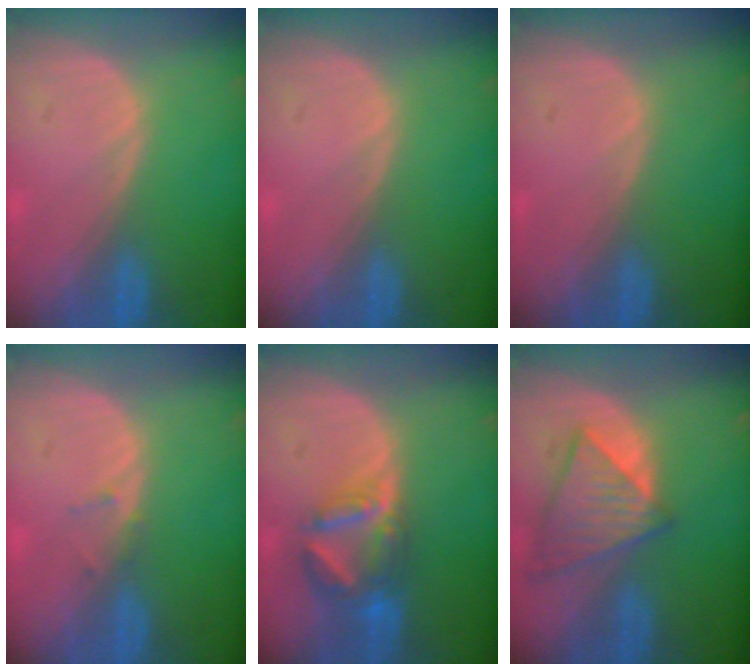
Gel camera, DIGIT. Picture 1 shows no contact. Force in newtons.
{"total": 0.0}
{"total": 0.0}
{"total": 1.1, "press": 0.8, "slide": 0.7}
{"total": 7.2, "press": 6.3, "slide": 3.4}
{"total": 8.0, "press": 7.3, "slide": 3.4}